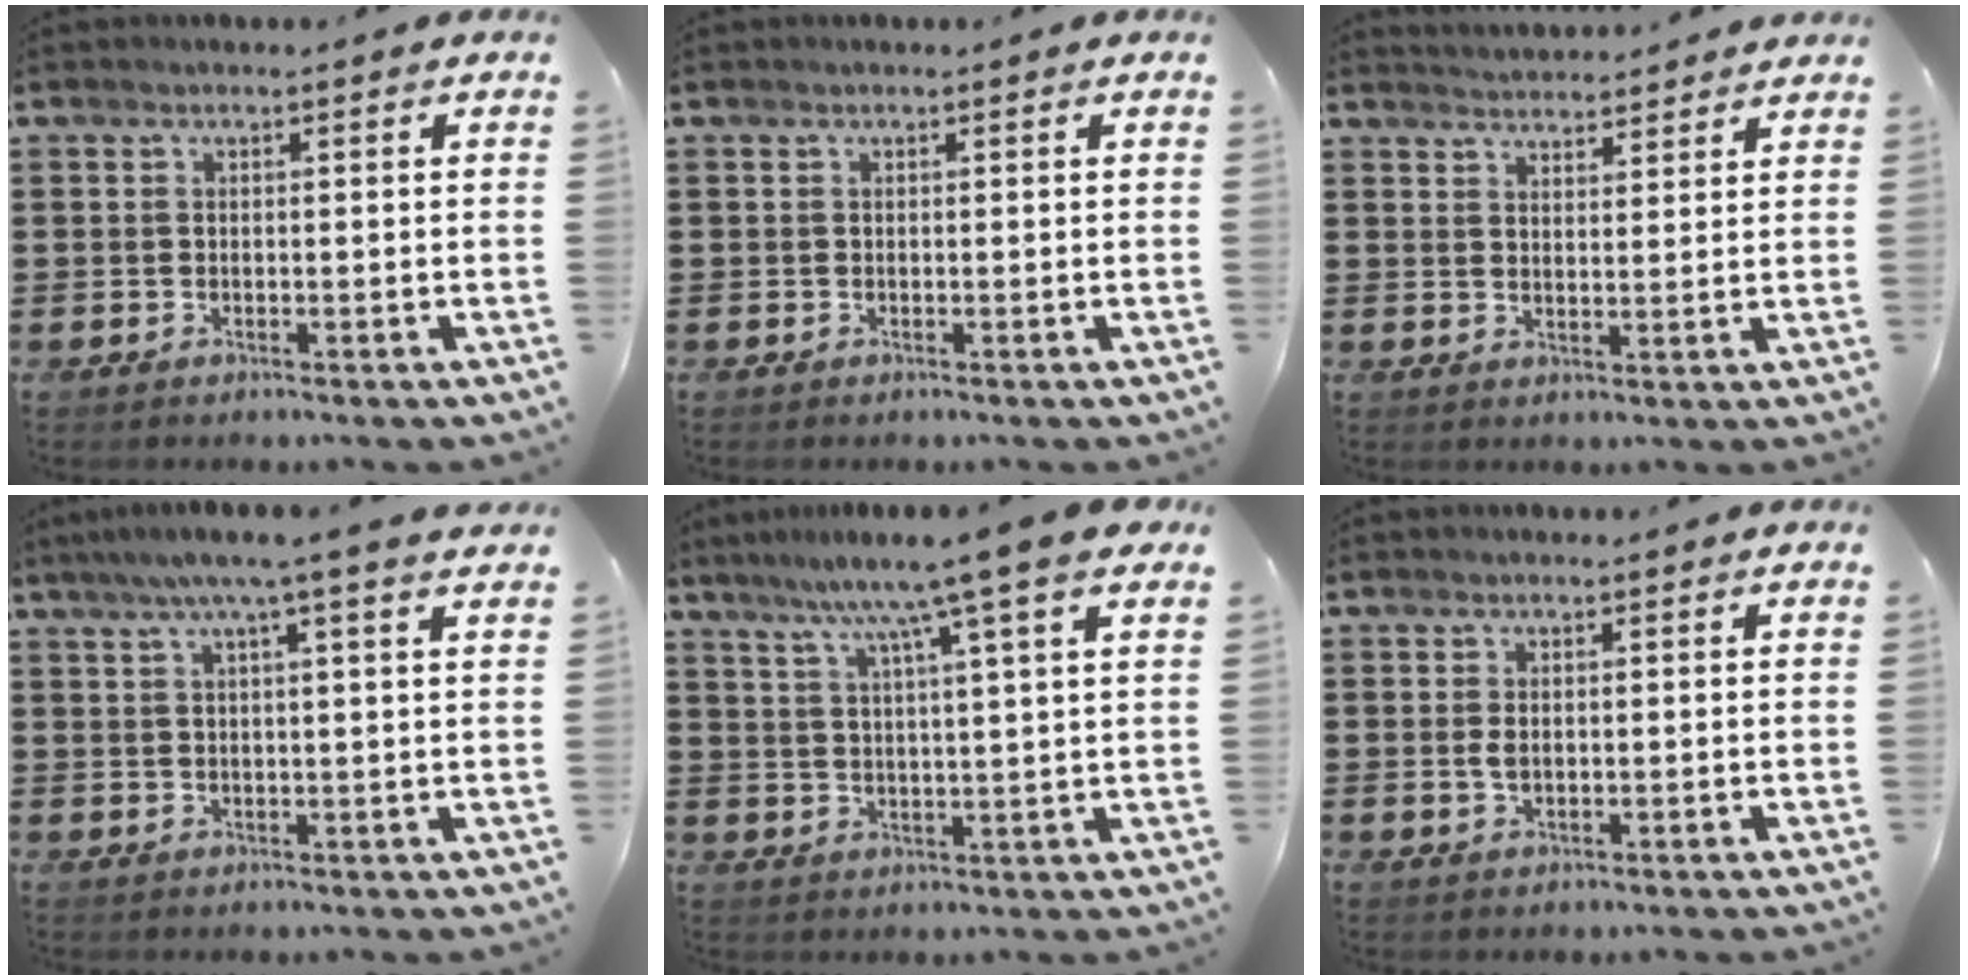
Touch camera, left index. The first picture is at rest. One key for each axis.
{"total": 0.0}
{"total": 3.1, "fx": 3.1, "fy": -0.1, "fz": -0.3, "tx": -0.004, "ty": -0.012, "tz": 0.057}
{"total": 4.4, "fx": 3.0, "fy": -0.5, "fz": 3.2, "tx": -0.071, "ty": -0.004, "tz": 0.049}
{"total": 9.0, "fx": 6.4, "fy": -1.1, "fz": 6.3, "tx": -0.134, "ty": -0.024, "tz": 0.099}
{"total": 1.6, "fx": 0.1, "fy": 0.9, "fz": 1.3, "tx": -0.036, "ty": 0.000, "tz": -0.002}